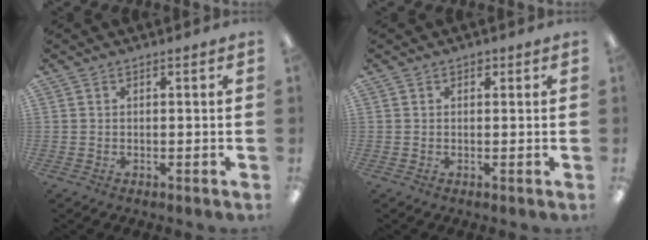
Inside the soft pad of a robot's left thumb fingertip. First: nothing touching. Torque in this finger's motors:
{"motor_torque": [0.11, -0.01, 0.34, -0.11, -0.01]}